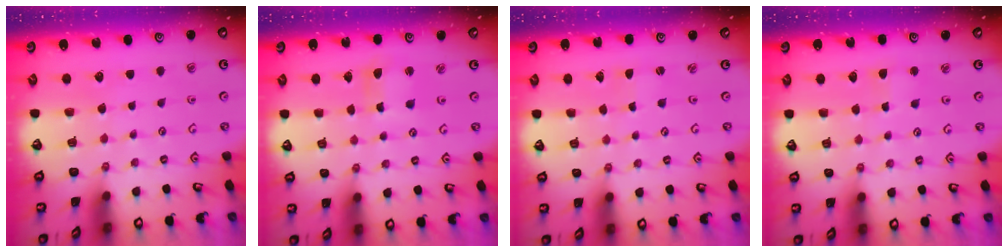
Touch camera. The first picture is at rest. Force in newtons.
{"total": 3.9, "press": 3.9, "slide": 0.4}
{"total": 0.8, "press": 0.8, "slide": 0.1}
{"total": 2.9, "press": 2.9, "slide": 0.3}